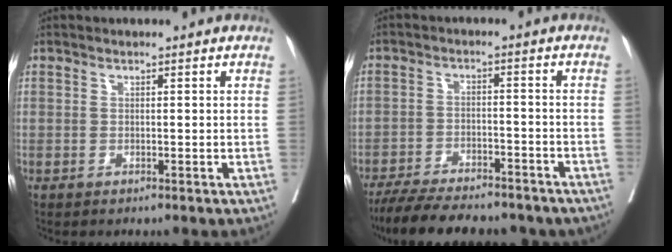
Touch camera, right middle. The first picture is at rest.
{"total": 17.0, "force": [-14.6, 4.3, 7.6], "torque": [-0.149, -0.013, -0.206]}